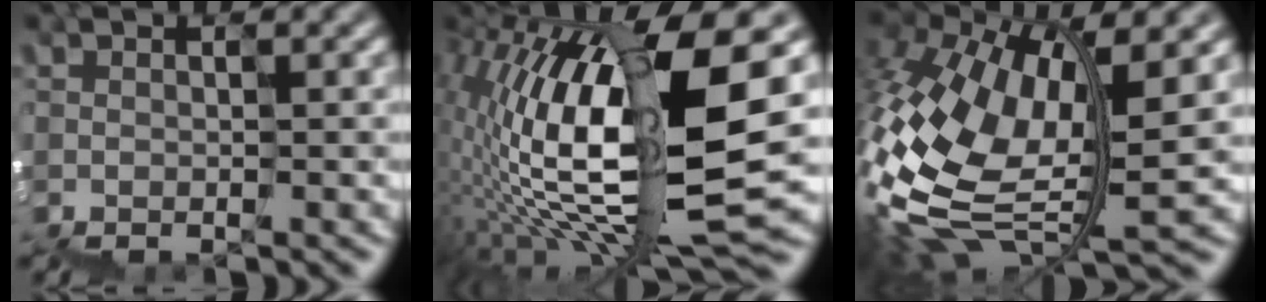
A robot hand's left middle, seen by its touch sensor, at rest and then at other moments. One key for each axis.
{"total": 13.8, "fx": 1.3, "fy": 5.1, "fz": 12.7, "tx": -0.253, "ty": 0.016, "tz": 0.032}
{"total": 10.5, "fx": -1.6, "fy": 5.1, "fz": 9.0, "tx": -0.224, "ty": 0.003, "tz": -0.033}